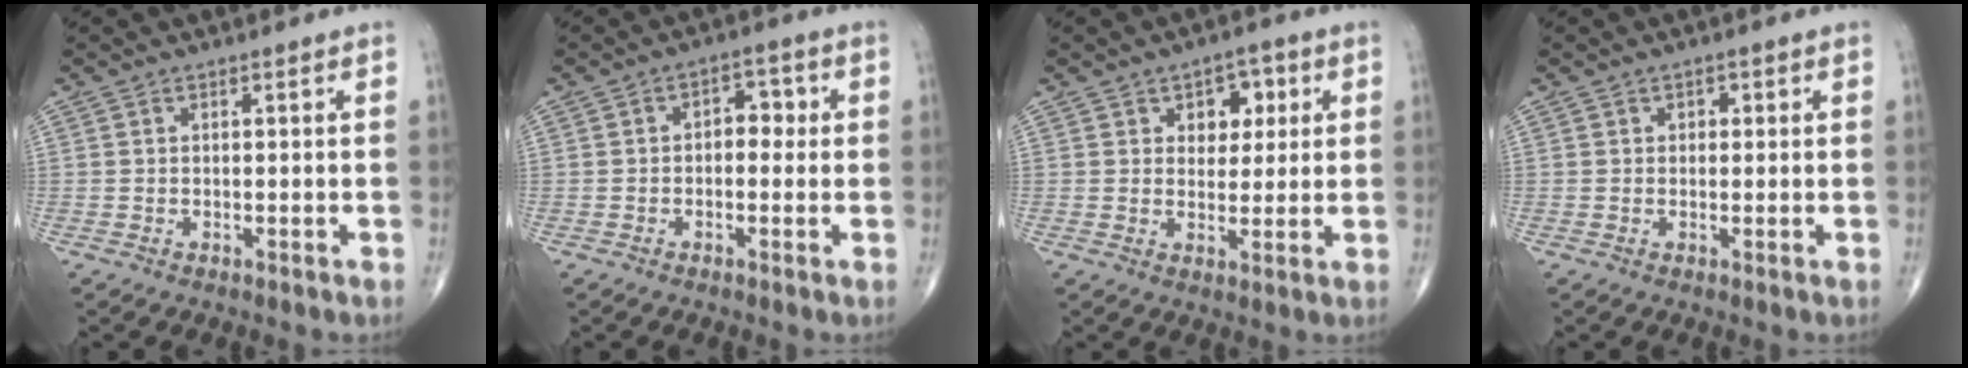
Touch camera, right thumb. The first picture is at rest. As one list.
[{"total": 4.3, "force": [0.2, 2.9, 3.2], "torque": [-0.020, 0.016, -0.007]}, {"total": 6.1, "force": [2.2, 4.2, 3.9], "torque": [-0.016, -0.007, 0.027]}, {"total": 1.3, "force": [0.4, 1.0, 0.7], "torque": [0.000, 0.001, 0.002]}]